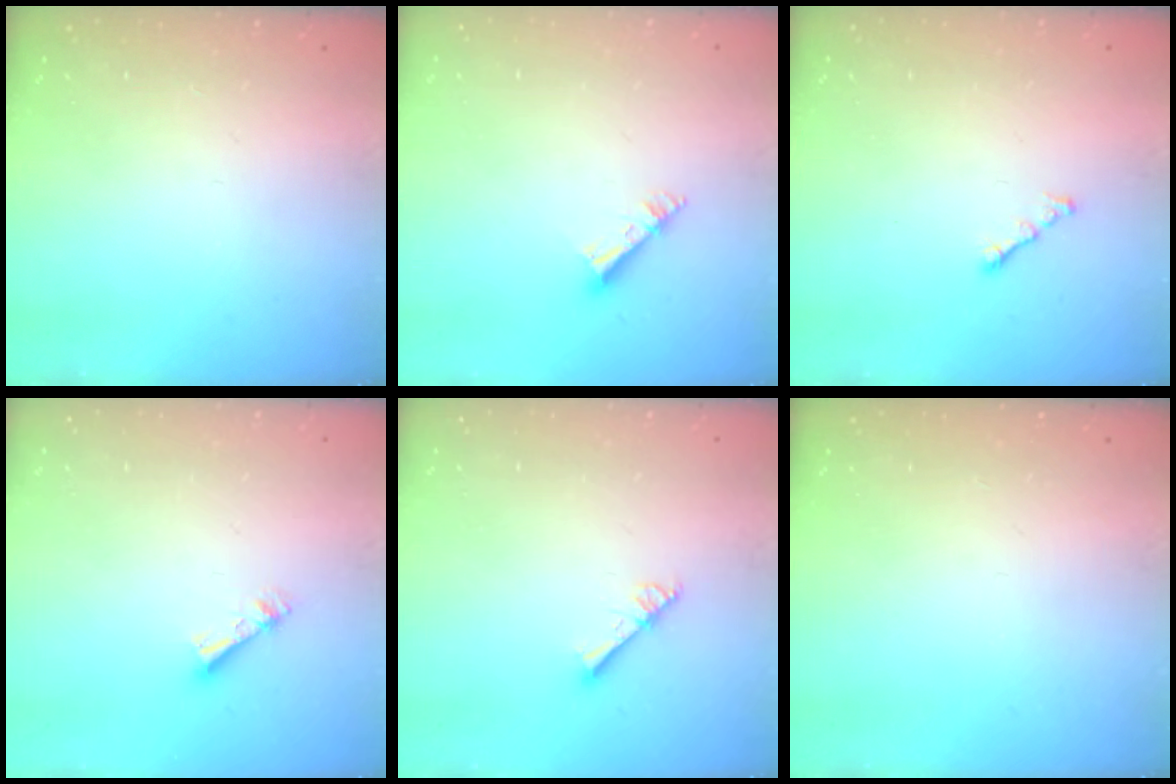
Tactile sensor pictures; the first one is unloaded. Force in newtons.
{"total": 4.1, "press": 4.1, "slide": 0.2}
{"total": 1.2, "press": 1.1, "slide": 0.5}
{"total": 4.4, "press": 4.4, "slide": 0.5}
{"total": 4.1, "press": 4.0, "slide": 0.5}
{"total": 0.0}